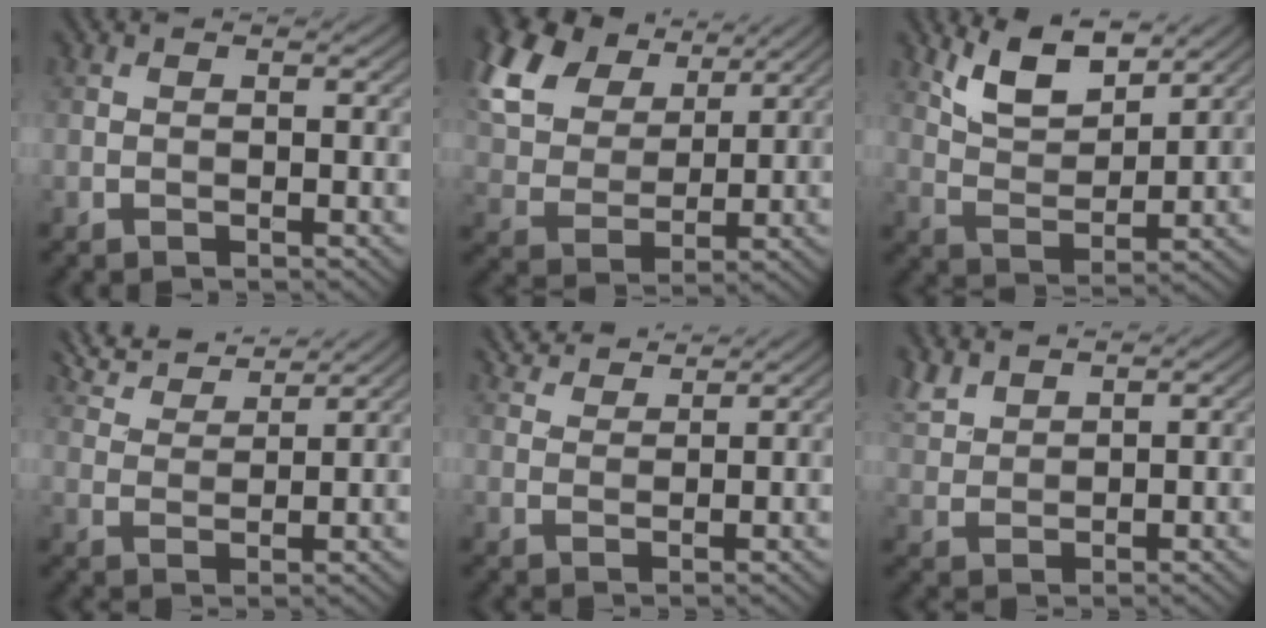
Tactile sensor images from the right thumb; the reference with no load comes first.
{"total": 14.8, "force": [8.1, 9.1, 8.5], "torque": [-0.243, 0.035, 0.152]}
{"total": 7.3, "force": [5.1, 2.7, 4.5], "torque": [-0.100, -0.001, 0.105]}
{"total": 7.2, "force": [6.3, 1.4, 3.1], "torque": [-0.086, 0.017, 0.119]}
{"total": 4.4, "force": [4.0, 0.9, 1.6], "torque": [-0.048, 0.012, 0.077]}
{"total": 4.3, "force": [3.4, 1.8, 1.9], "torque": [-0.054, 0.008, 0.077]}